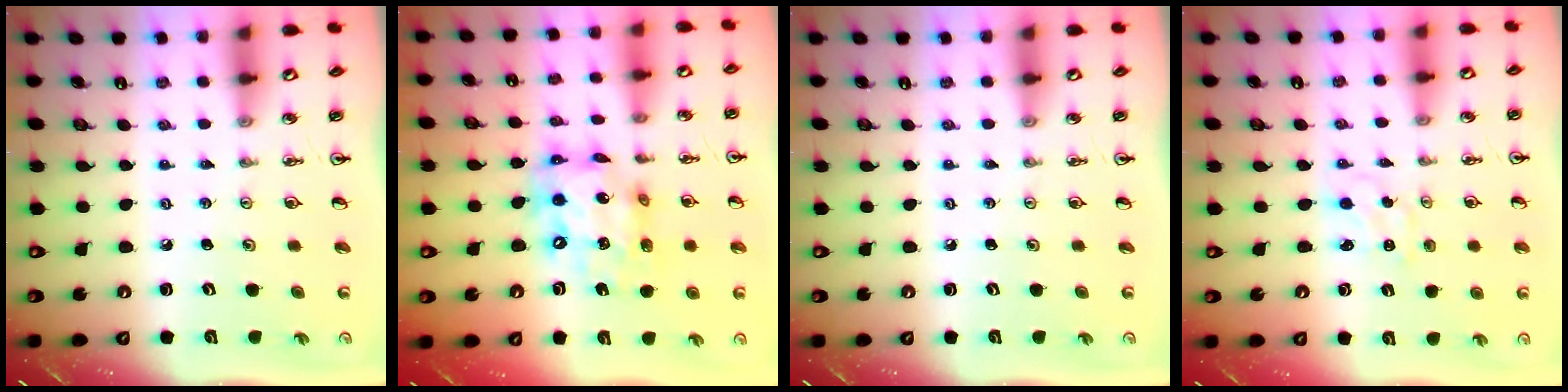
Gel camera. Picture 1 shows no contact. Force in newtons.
{"total": 14.1, "press": 14.1, "slide": 0.9}
{"total": 0.0}
{"total": 0.8, "press": 0.8, "slide": 0.3}